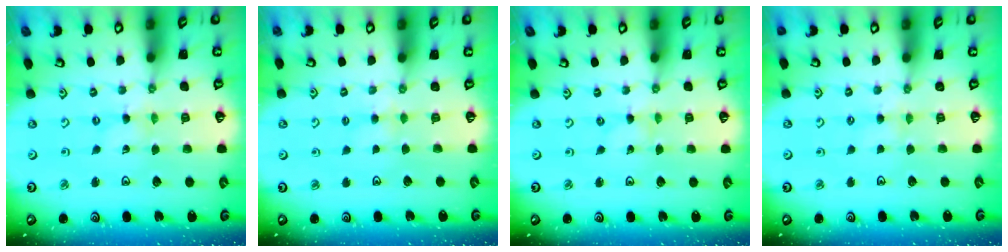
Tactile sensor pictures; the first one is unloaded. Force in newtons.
{"total": 2.9, "press": 2.8, "slide": 0.3}
{"total": 0.0}
{"total": 2.5, "press": 2.4, "slide": 0.5}